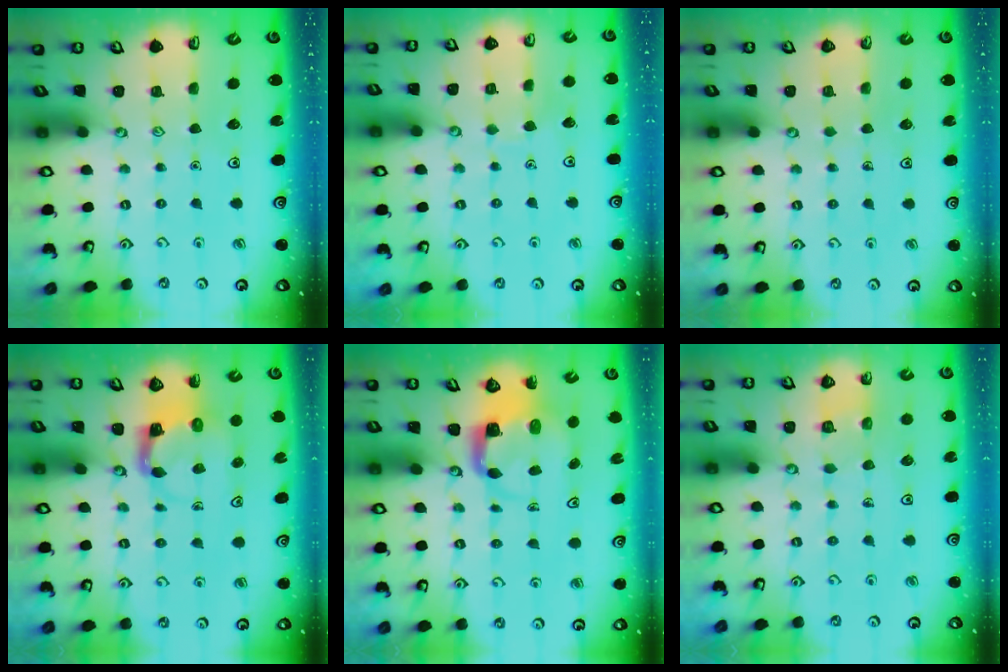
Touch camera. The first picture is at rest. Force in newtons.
{"total": 2.9, "press": 2.9, "slide": 0.2}
{"total": 0.8, "press": 0.8, "slide": 0.3}
{"total": 3.9, "press": 3.9, "slide": 0.6}
{"total": 4.0, "press": 4.0, "slide": 0.4}
{"total": 2.8, "press": 2.8, "slide": 0.1}